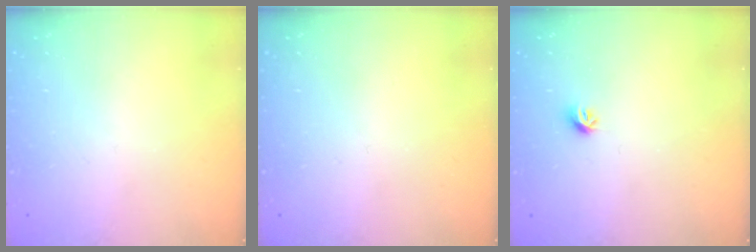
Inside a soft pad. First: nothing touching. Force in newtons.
{"total": 0.0}
{"total": 5.7, "press": 5.6, "slide": 0.8}